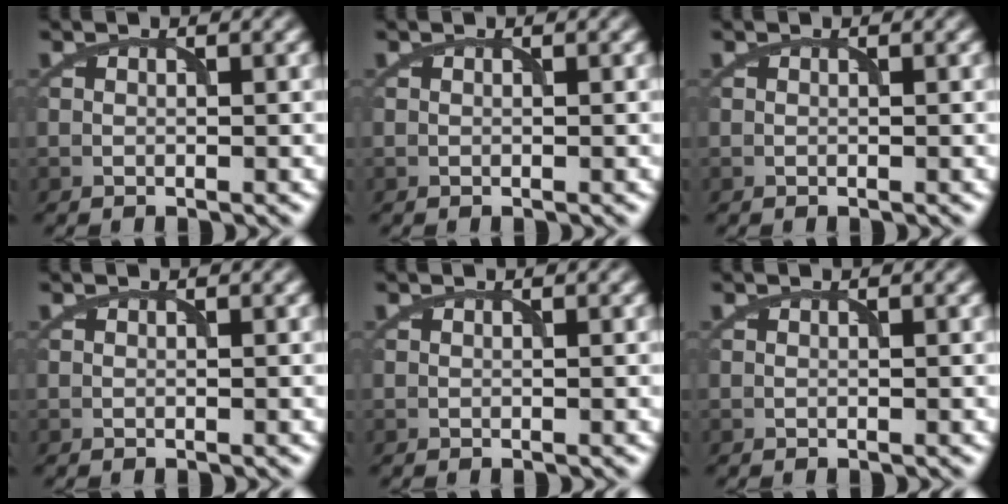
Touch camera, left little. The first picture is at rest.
{"total": 0.0}
{"total": 0.0}
{"total": 0.0}
{"total": 0.0}
{"total": 0.0}